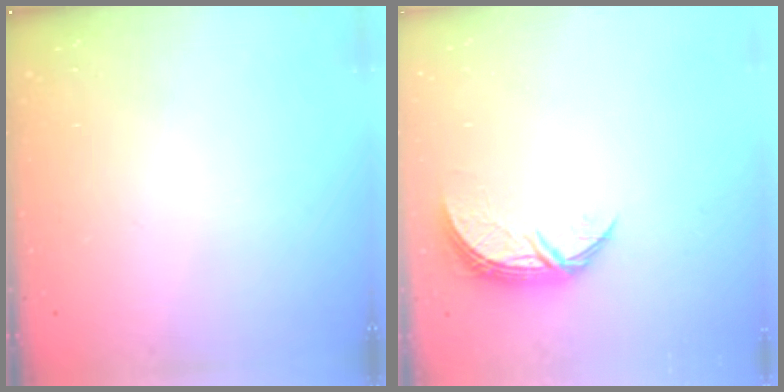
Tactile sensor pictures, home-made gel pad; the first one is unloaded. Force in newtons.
{"total": 7.3, "press": 7.3, "slide": 0.5}